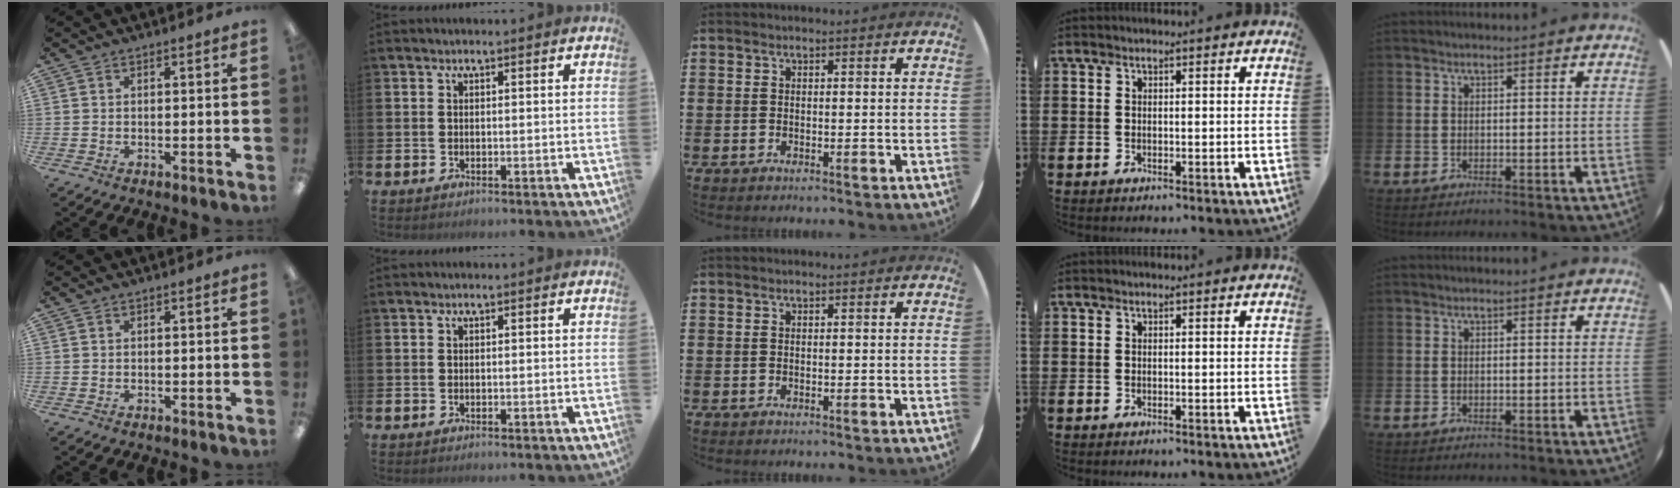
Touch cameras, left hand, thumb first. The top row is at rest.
{}